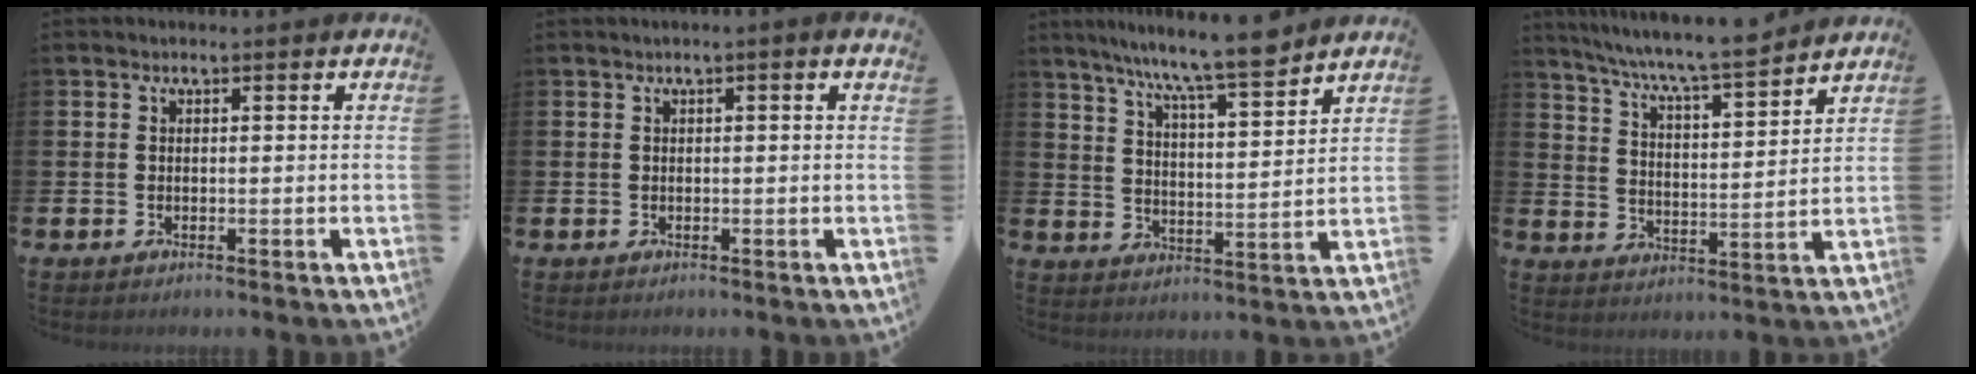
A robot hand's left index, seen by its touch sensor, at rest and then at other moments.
{"total": 0.6, "force": [0.0, -0.2, 0.6], "torque": [-0.014, 0.000, 0.001]}
{"total": 9.2, "force": [8.5, 0.1, 3.6], "torque": [-0.085, -0.053, 0.146]}
{"total": 7.4, "force": [7.0, -0.1, 2.4], "torque": [-0.076, -0.053, 0.121]}